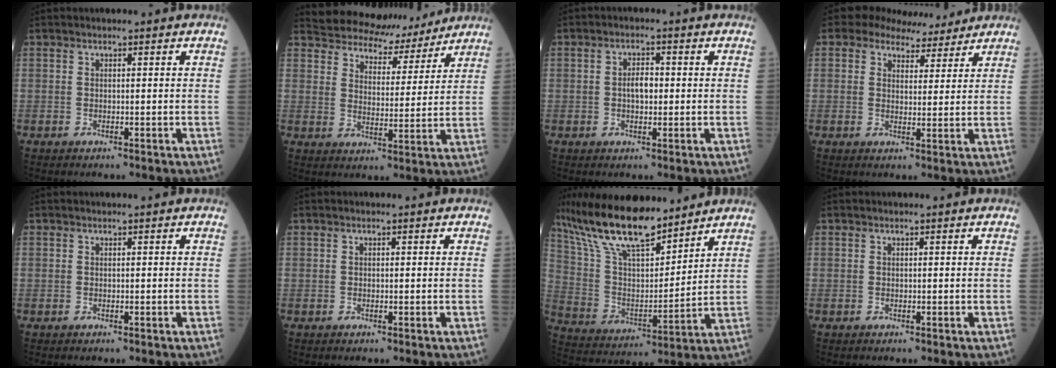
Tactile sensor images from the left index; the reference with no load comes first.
{"total": 12.3, "force": [11.3, 4.2, 2.1], "torque": [-0.021, 0.005, 0.149]}
{"total": 2.9, "force": [-0.6, 1.4, 2.5], "torque": [-0.043, 0.005, -0.016]}
{"total": 6.5, "force": [5.6, 3.2, 1.0], "torque": [-0.009, 0.008, 0.066]}
{"total": 0.0}
{"total": 0.6, "force": [-0.6, 0.1, 0.0], "torque": [0.002, -0.003, -0.016]}
{"total": 17.8, "force": [14.0, 4.6, 10.0], "torque": [-0.195, 0.018, 0.261]}
{"total": 0.0}